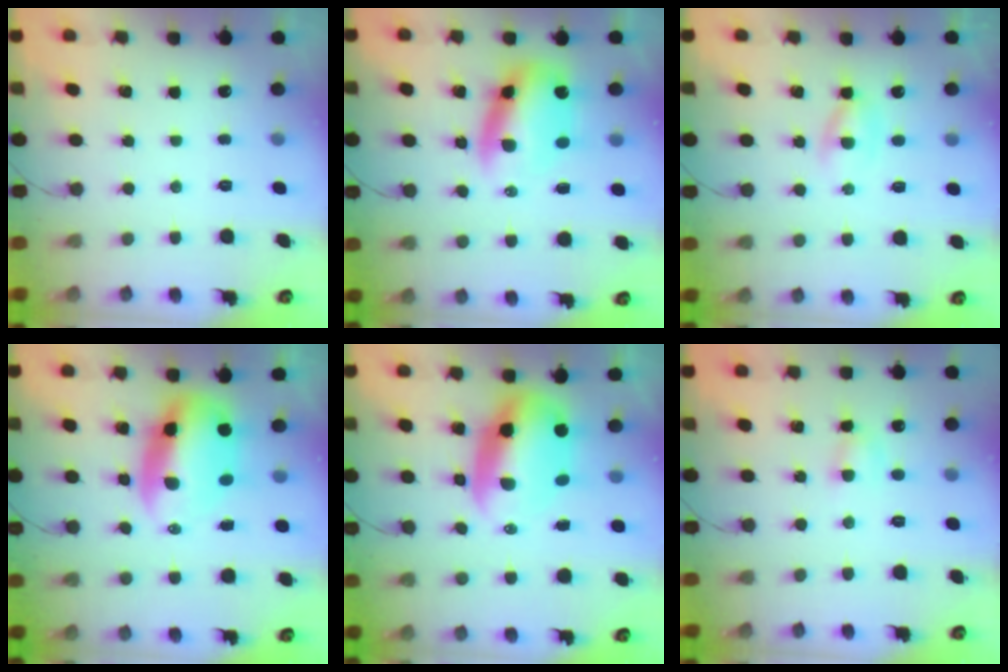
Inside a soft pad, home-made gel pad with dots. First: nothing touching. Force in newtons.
{"total": 9.2, "press": 8.9, "slide": 2.4}
{"total": 2.7, "press": 2.5, "slide": 1.1}
{"total": 9.2, "press": 8.9, "slide": 2.4}
{"total": 11.0, "press": 10.6, "slide": 2.8}
{"total": 3.6, "press": 3.3, "slide": 1.4}